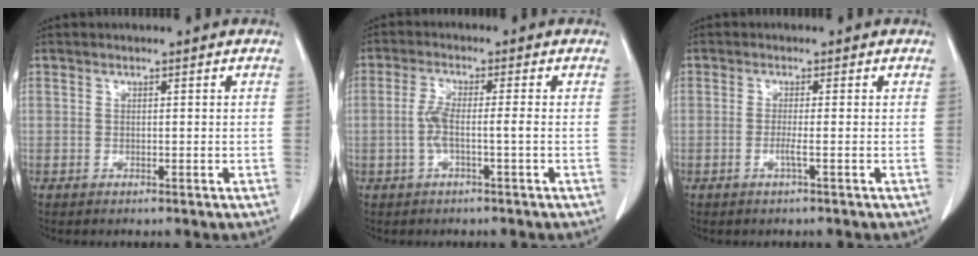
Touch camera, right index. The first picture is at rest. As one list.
[{"total": 3.9, "force": [-0.8, 0.2, 3.8], "torque": [-0.081, 0.009, -0.016]}, {"total": 1.5, "force": [-0.5, -0.3, 1.3], "torque": [-0.026, -0.002, -0.013]}]